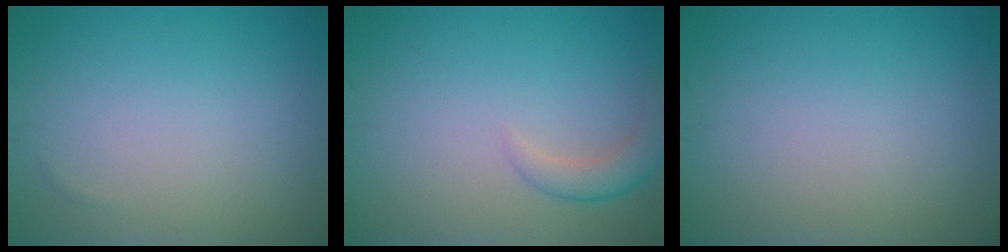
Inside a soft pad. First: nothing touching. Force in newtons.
{"total": 2.6, "press": 2.6, "slide": 0.2}
{"total": 0.0}